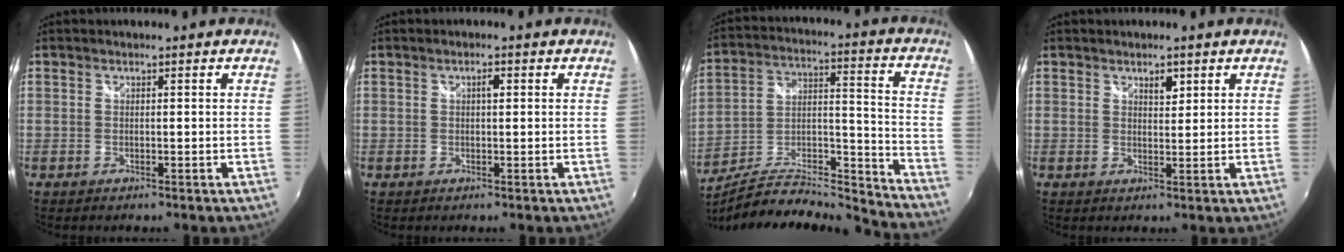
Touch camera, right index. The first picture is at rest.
{"total": 1.4, "force": [0.4, 0.5, 1.2], "torque": [-0.020, 0.004, 0.004]}
{"total": 17.8, "force": [-16.3, 0.5, 7.1], "torque": [-0.107, -0.010, -0.274]}
{"total": 2.3, "force": [1.4, 1.1, 1.4], "torque": [-0.018, 0.003, 0.022]}